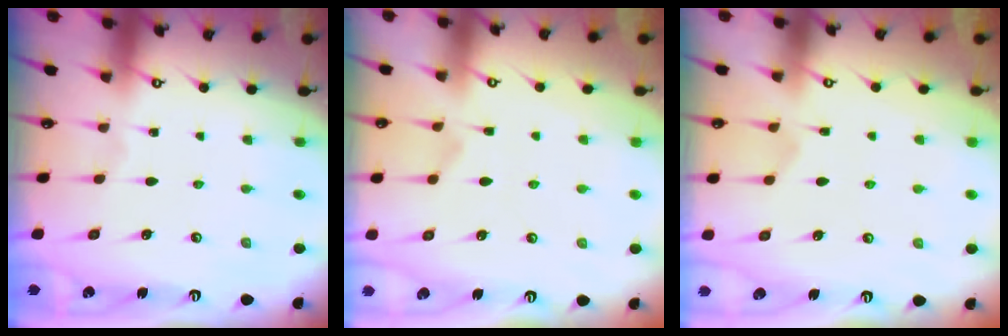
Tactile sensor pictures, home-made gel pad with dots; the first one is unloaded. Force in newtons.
{"total": 1.5, "press": 1.1, "slide": 1.1}
{"total": 2.9, "press": 2.7, "slide": 1.1}